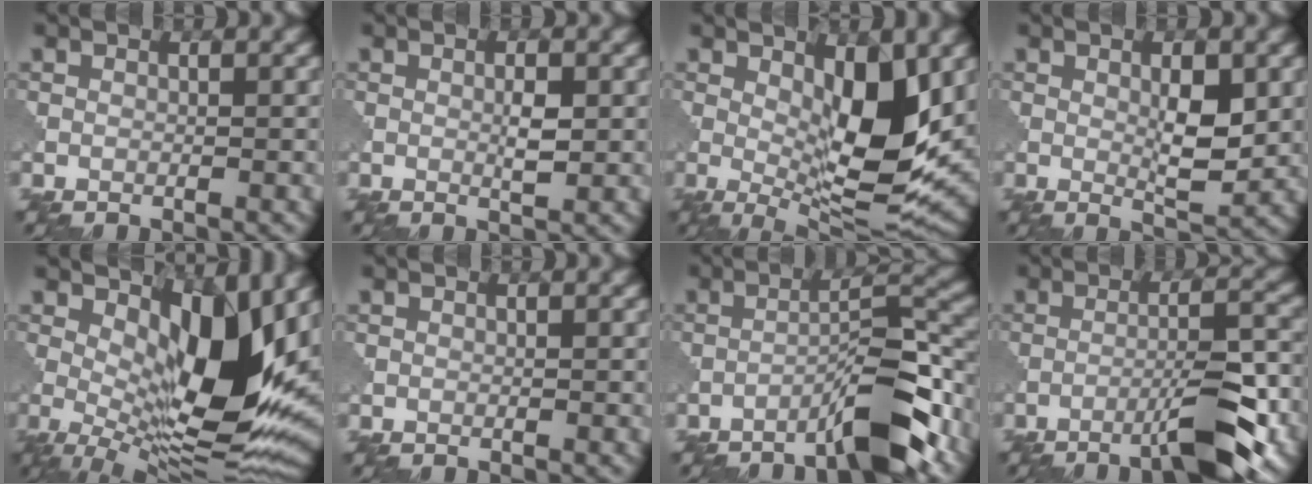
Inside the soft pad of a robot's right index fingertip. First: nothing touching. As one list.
[{"total": 1.6, "force": [0.6, 0.2, 1.5], "torque": [-0.030, -0.001, 0.013]}, {"total": 9.2, "force": [1.3, 3.1, 8.6], "torque": [-0.136, -0.012, 0.031]}, {"total": 3.6, "force": [0.9, 0.9, 3.4], "torque": [-0.057, -0.007, 0.022]}, {"total": 12.5, "force": [2.6, 4.8, 11.2], "torque": [-0.174, -0.015, 0.051]}, {"total": 0.0}, {"total": 6.6, "force": [-4.5, 0.8, 4.7], "torque": [-0.068, 0.018, -0.076]}, {"total": 6.4, "force": [-3.9, 0.8, 4.9], "torque": [-0.071, 0.014, -0.064]}]